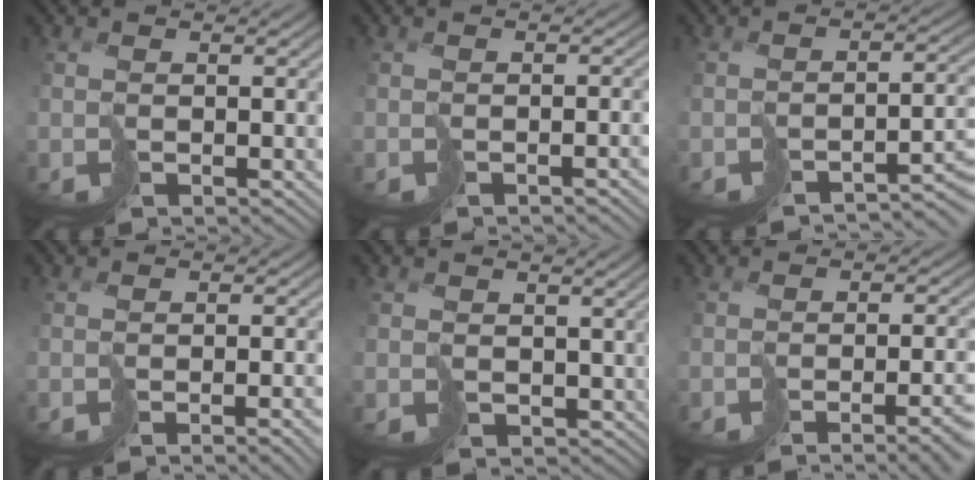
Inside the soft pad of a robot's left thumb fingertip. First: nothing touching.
{"total": 2.7, "force": [-2.1, 0.9, 1.5], "torque": [-0.011, -0.003, -0.030]}
{"total": 5.8, "force": [-4.5, 1.2, 3.5], "torque": [-0.038, -0.013, -0.068]}
{"total": 3.4, "force": [-2.5, 0.7, 2.2], "torque": [-0.023, -0.003, -0.036]}
{"total": 4.2, "force": [0.3, 3.7, 2.1], "torque": [-0.053, -0.022, 0.006]}
{"total": 6.2, "force": [-4.0, 0.7, 4.7], "torque": [-0.046, -0.016, -0.048]}